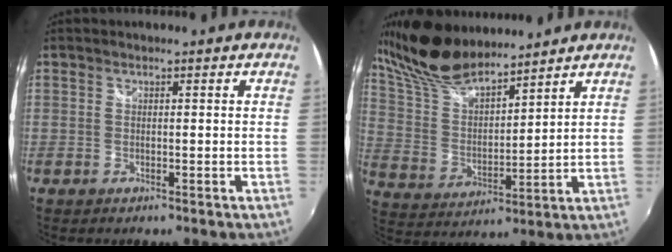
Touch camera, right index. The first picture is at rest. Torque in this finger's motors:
{"motor_torque": [1.01, 1.13, 0.35, 0.06]}